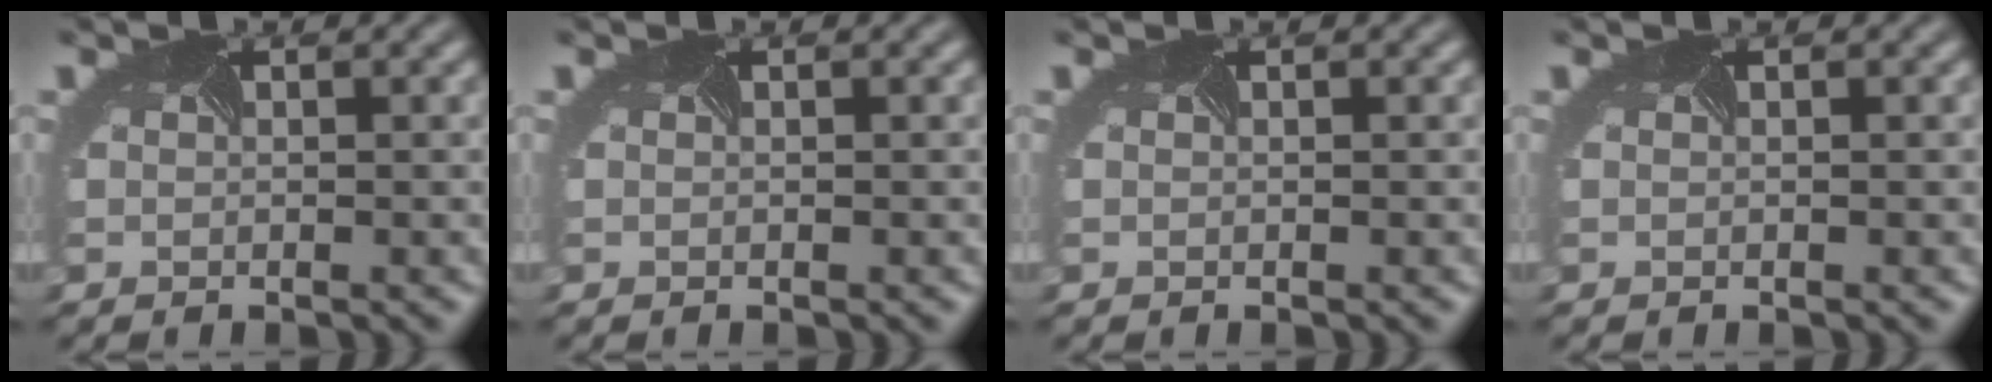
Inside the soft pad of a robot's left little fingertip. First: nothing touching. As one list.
[{"total": 0.0}, {"total": 0.0}, {"total": 0.0}]